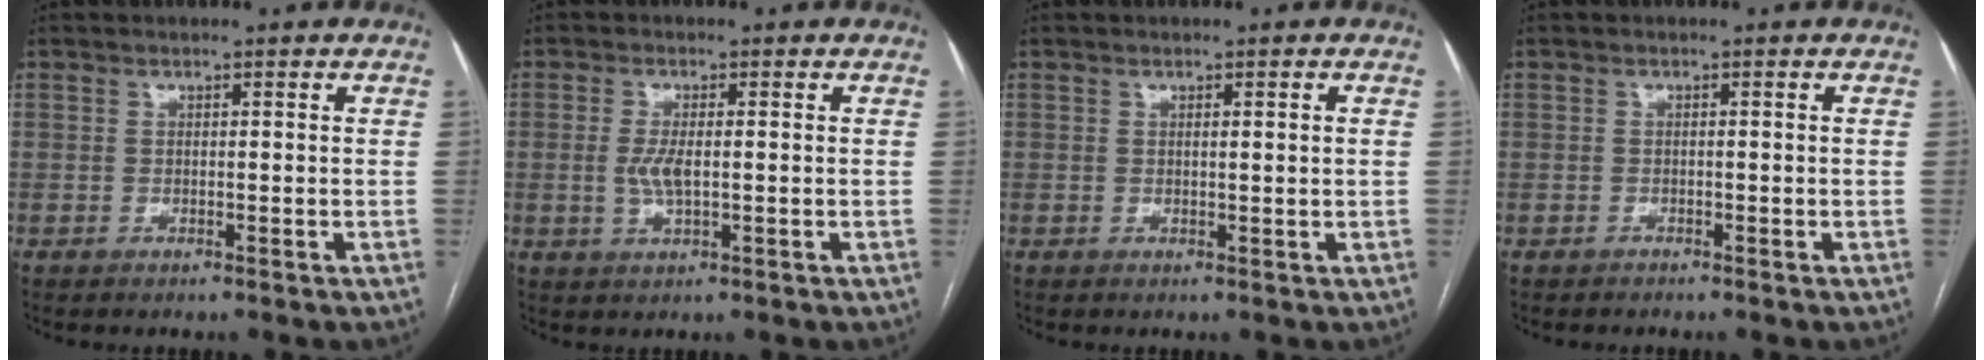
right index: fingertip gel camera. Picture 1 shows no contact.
{"total": 3.6, "force": [-0.2, 1.0, 3.4], "torque": [-0.075, -0.004, -0.002]}
{"total": 1.0, "force": [0.2, -0.1, 1.0], "torque": [-0.018, 0.004, 0.004]}
{"total": 0.8, "force": [-0.6, 0.4, -0.4], "torque": [0.001, 0.002, -0.013]}